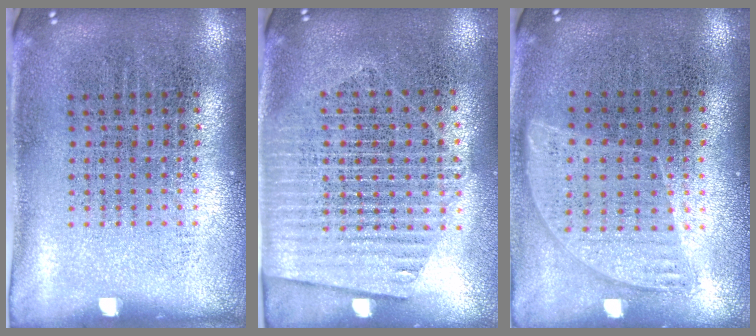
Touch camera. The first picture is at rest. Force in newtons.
{"total": 1.6, "press": 1.5, "slide": 0.7}
{"total": 0.9, "press": 0.8, "slide": 0.4}